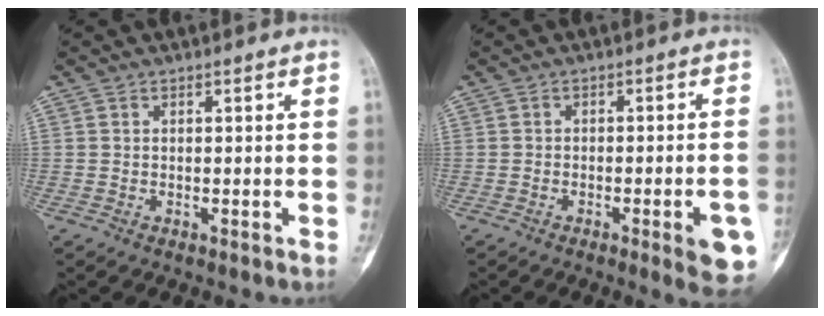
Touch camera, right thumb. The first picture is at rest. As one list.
[{"total": 8.2, "force": [-3.3, 1.8, 7.3], "torque": [-0.073, 0.010, -0.038]}]